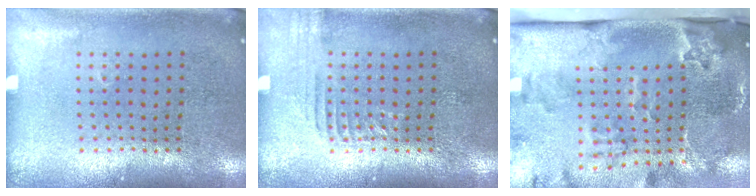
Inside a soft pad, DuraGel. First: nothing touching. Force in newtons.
{"total": 1.2, "press": 1.2, "slide": 0.1}
{"total": 3.7, "press": 2.5, "slide": 2.7}